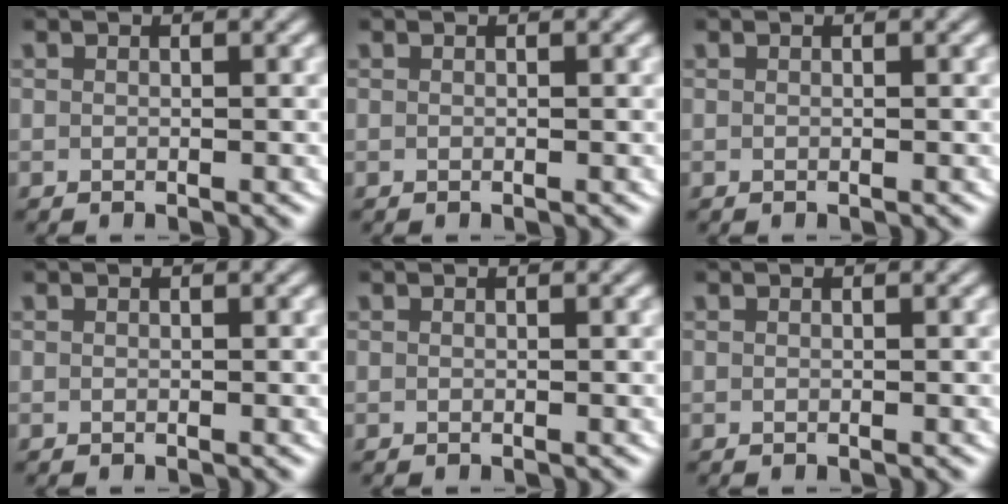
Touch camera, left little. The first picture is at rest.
{"total": 0.0}
{"total": 0.0}
{"total": 0.0}
{"total": 0.0}
{"total": 0.0}